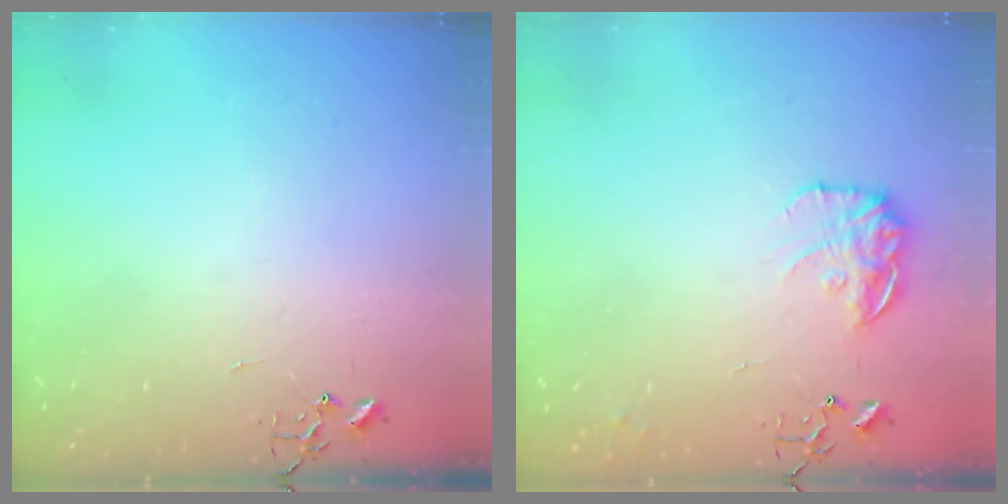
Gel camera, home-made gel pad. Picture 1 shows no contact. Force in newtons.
{"total": 12.9, "press": 12.8, "slide": 0.6}